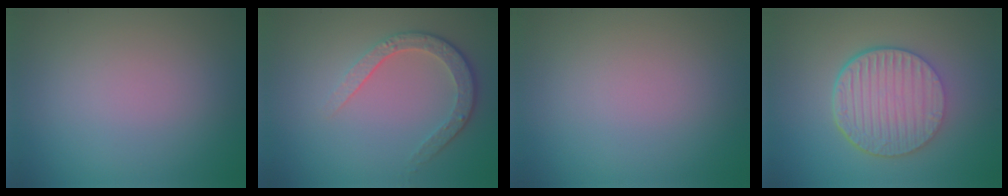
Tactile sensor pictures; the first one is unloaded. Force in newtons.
{"total": 3.6, "press": 2.8, "slide": 2.2}
{"total": 0.0}
{"total": 7.0, "press": 4.7, "slide": 5.2}